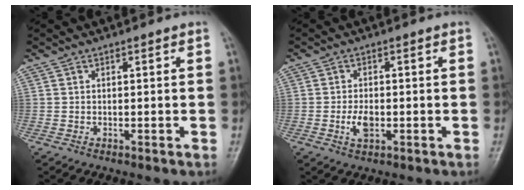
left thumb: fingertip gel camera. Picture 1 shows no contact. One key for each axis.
{"total": 3.9, "fx": -1.0, "fy": 2.1, "fz": 3.1, "tx": -0.057, "ty": 0.002, "tz": -0.018}